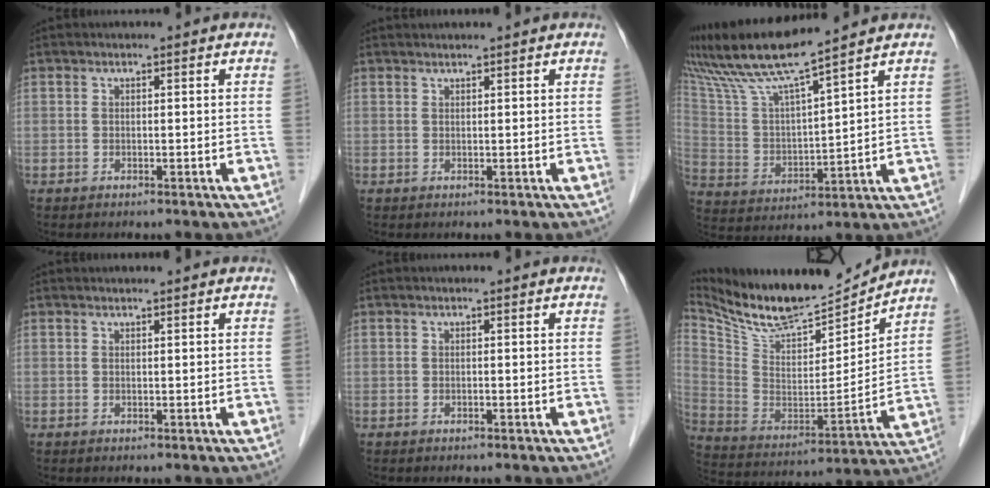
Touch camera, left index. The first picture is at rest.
{"total": 1.0, "force": [-0.7, -0.7, -0.1], "torque": [0.006, 0.009, -0.005]}
{"total": 11.0, "force": [8.9, -1.2, 6.5], "torque": [-0.137, 0.001, 0.175]}
{"total": 1.0, "force": [-0.9, -0.5, -0.2], "torque": [0.006, 0.006, -0.011]}
{"total": 2.1, "force": [-2.0, -0.4, -0.5], "torque": [0.012, -0.006, -0.035]}
{"total": 15.1, "force": [14.2, 1.8, 4.8], "torque": [-0.106, -0.029, 0.254]}